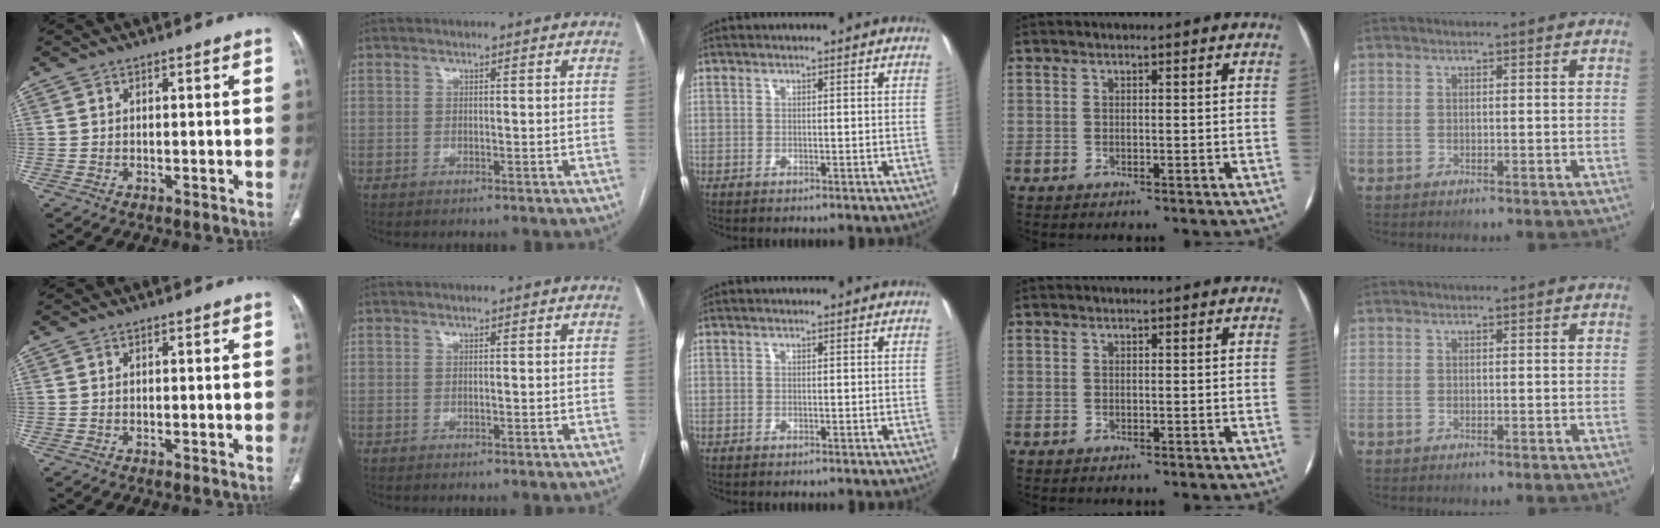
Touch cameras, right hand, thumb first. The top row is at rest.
{}